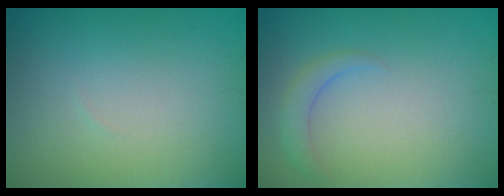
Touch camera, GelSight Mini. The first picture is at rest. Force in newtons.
{"total": 1.6, "press": 1.6, "slide": 0.2}